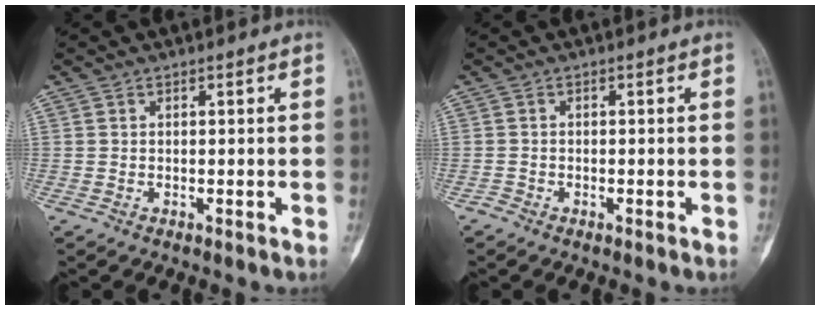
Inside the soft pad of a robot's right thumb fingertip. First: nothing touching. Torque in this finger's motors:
{"motor_torque": [0.25, 0.03, -0.02, -0.18, -0.10]}